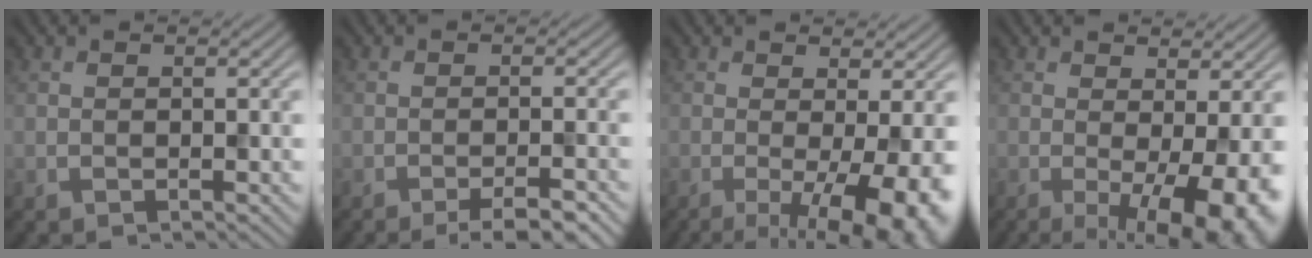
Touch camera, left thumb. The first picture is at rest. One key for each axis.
{"total": 4.3, "fx": -3.0, "fy": 0.6, "fz": 3.0, "tx": -0.041, "ty": 0.009, "tz": -0.048}
{"total": 10.6, "fx": -2.6, "fy": 2.7, "fz": 9.8, "tx": -0.119, "ty": 0.000, "tz": -0.031}
{"total": 9.6, "fx": -1.9, "fy": 2.6, "fz": 9.1, "tx": -0.118, "ty": -0.003, "tz": -0.021}